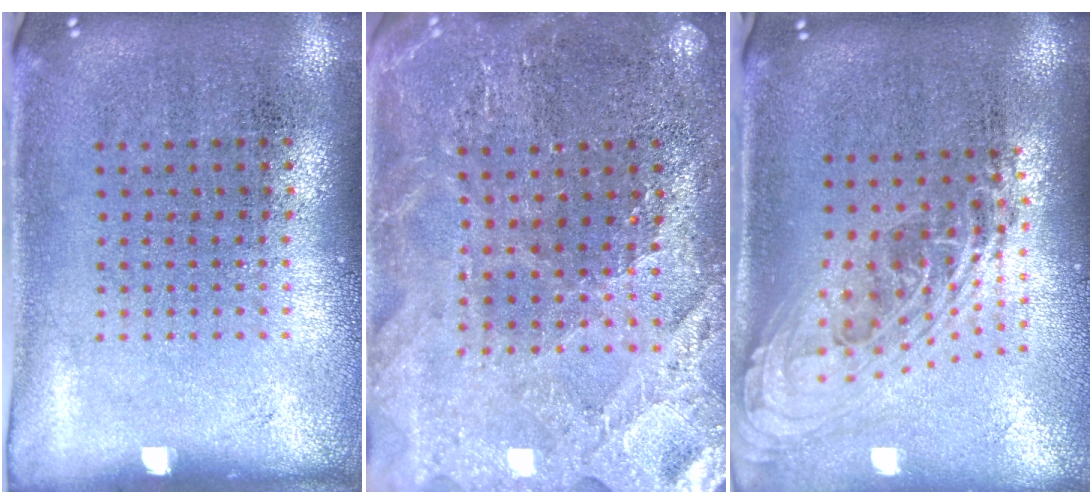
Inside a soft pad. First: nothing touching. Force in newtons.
{"total": 2.6, "press": 2.6, "slide": 0.4}
{"total": 2.2, "press": 1.6, "slide": 1.4}